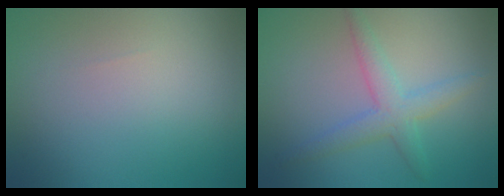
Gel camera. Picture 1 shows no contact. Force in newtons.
{"total": 3.1, "press": 3.1, "slide": 0.0}